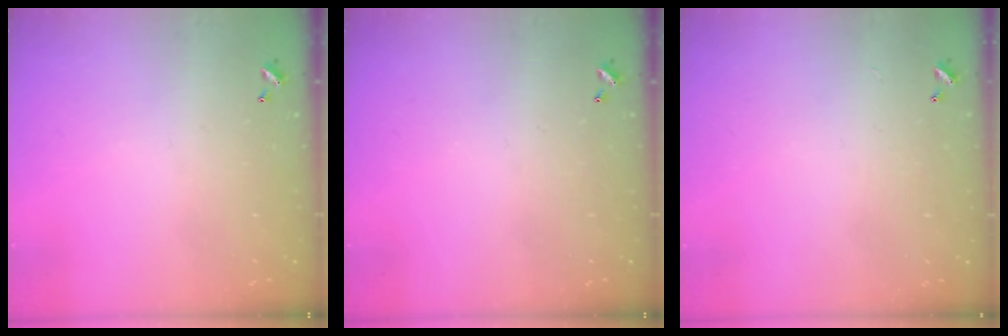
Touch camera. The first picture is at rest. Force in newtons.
{"total": 0.0}
{"total": 2.6, "press": 2.6, "slide": 0.3}